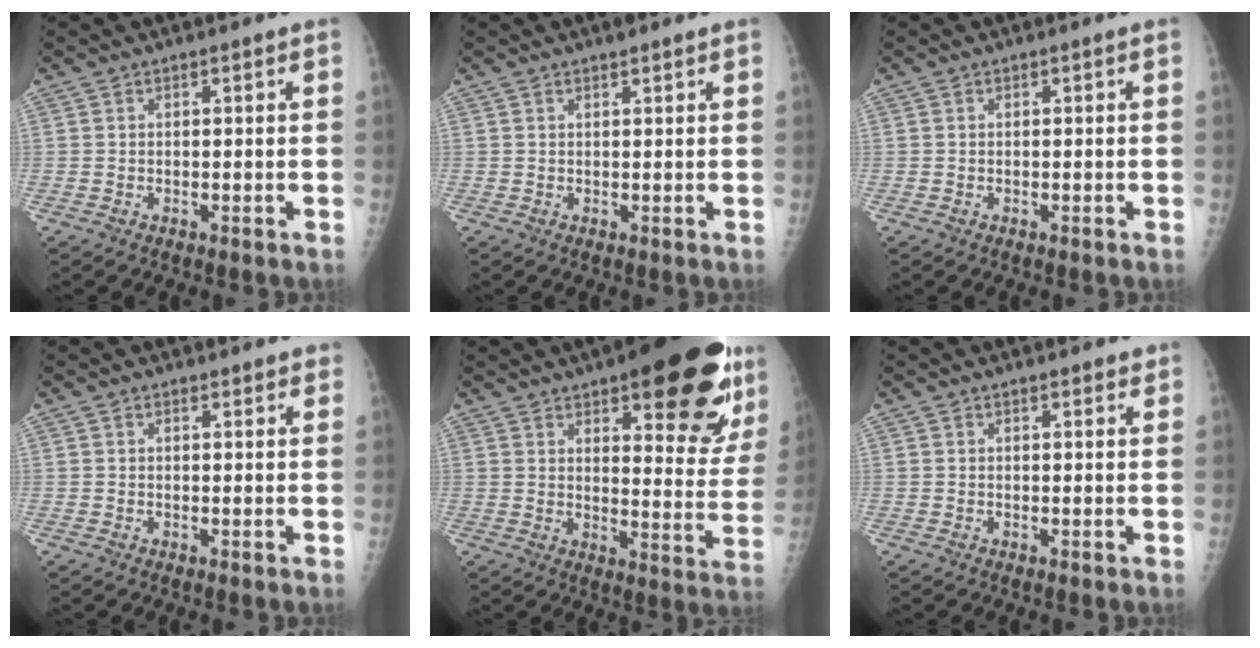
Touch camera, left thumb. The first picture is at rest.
{"total": 1.3, "force": [1.1, 0.3, 0.7], "torque": [-0.010, -0.006, 0.017]}
{"total": 0.0}
{"total": 1.8, "force": [1.5, 0.6, 0.7], "torque": [0.003, -0.003, 0.018]}
{"total": 24.0, "force": [13.7, 7.6, 18.2], "torque": [-0.194, -0.063, 0.177]}
{"total": 2.2, "force": [1.8, 0.7, 1.2], "torque": [-0.004, -0.004, 0.021]}